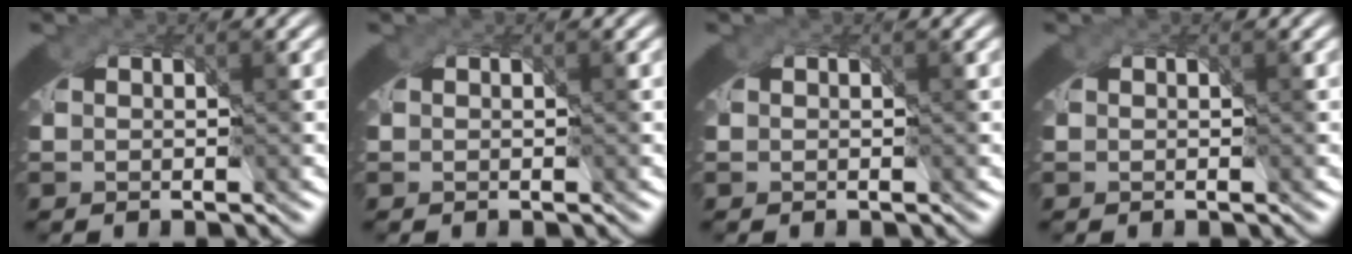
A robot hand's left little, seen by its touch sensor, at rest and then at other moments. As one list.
[{"total": 0.0}, {"total": 0.0}, {"total": 0.0}]